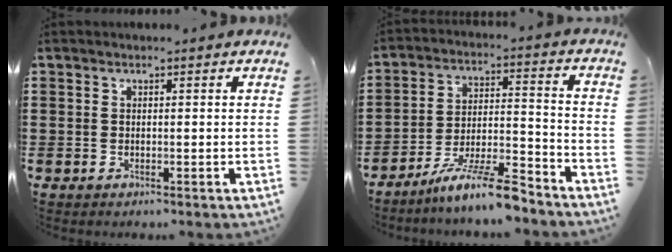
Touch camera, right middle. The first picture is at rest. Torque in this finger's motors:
{"motor_torque": [2.14, 0.00, 0.58, 0.19]}